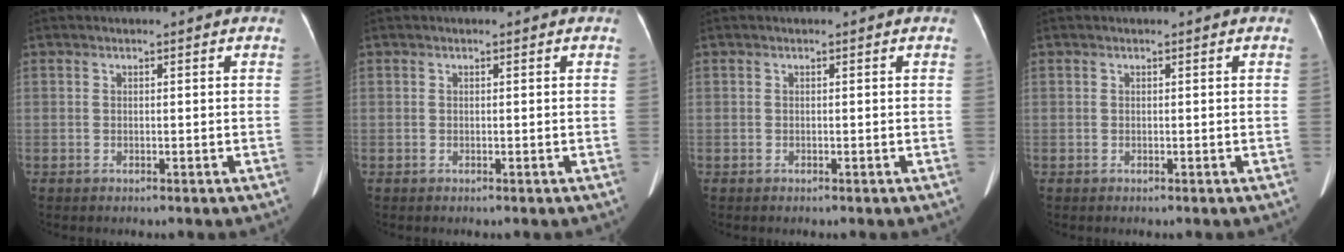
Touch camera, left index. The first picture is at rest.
{"total": 0.0}
{"total": 0.0}
{"total": 0.0}